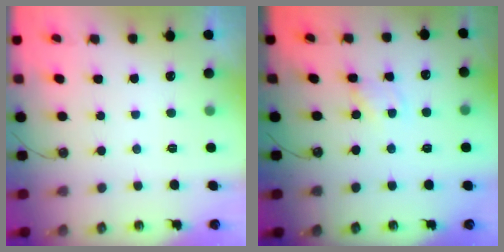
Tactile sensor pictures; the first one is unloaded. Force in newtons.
{"total": 1.6, "press": 1.6, "slide": 0.2}